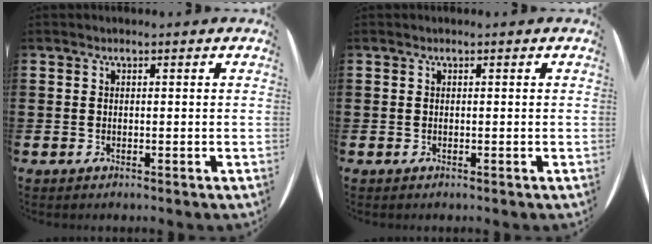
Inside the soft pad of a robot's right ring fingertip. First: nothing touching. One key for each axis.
{"total": 0.0}